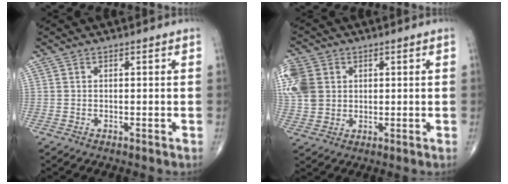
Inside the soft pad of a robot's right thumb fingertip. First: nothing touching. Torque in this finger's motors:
{"motor_torque": [-0.32, 0.45, 0.56, 0.41, 0.11]}